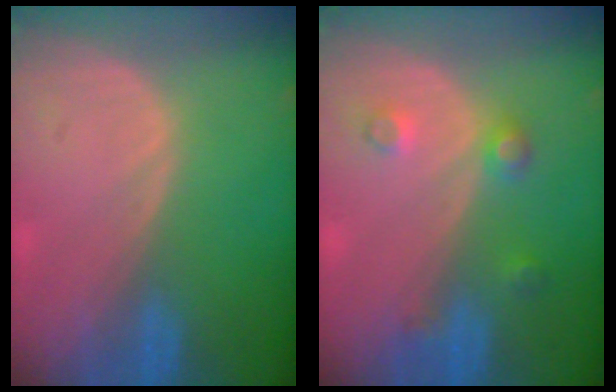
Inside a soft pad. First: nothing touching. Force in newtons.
{"total": 3.4, "press": 3.3, "slide": 0.9}